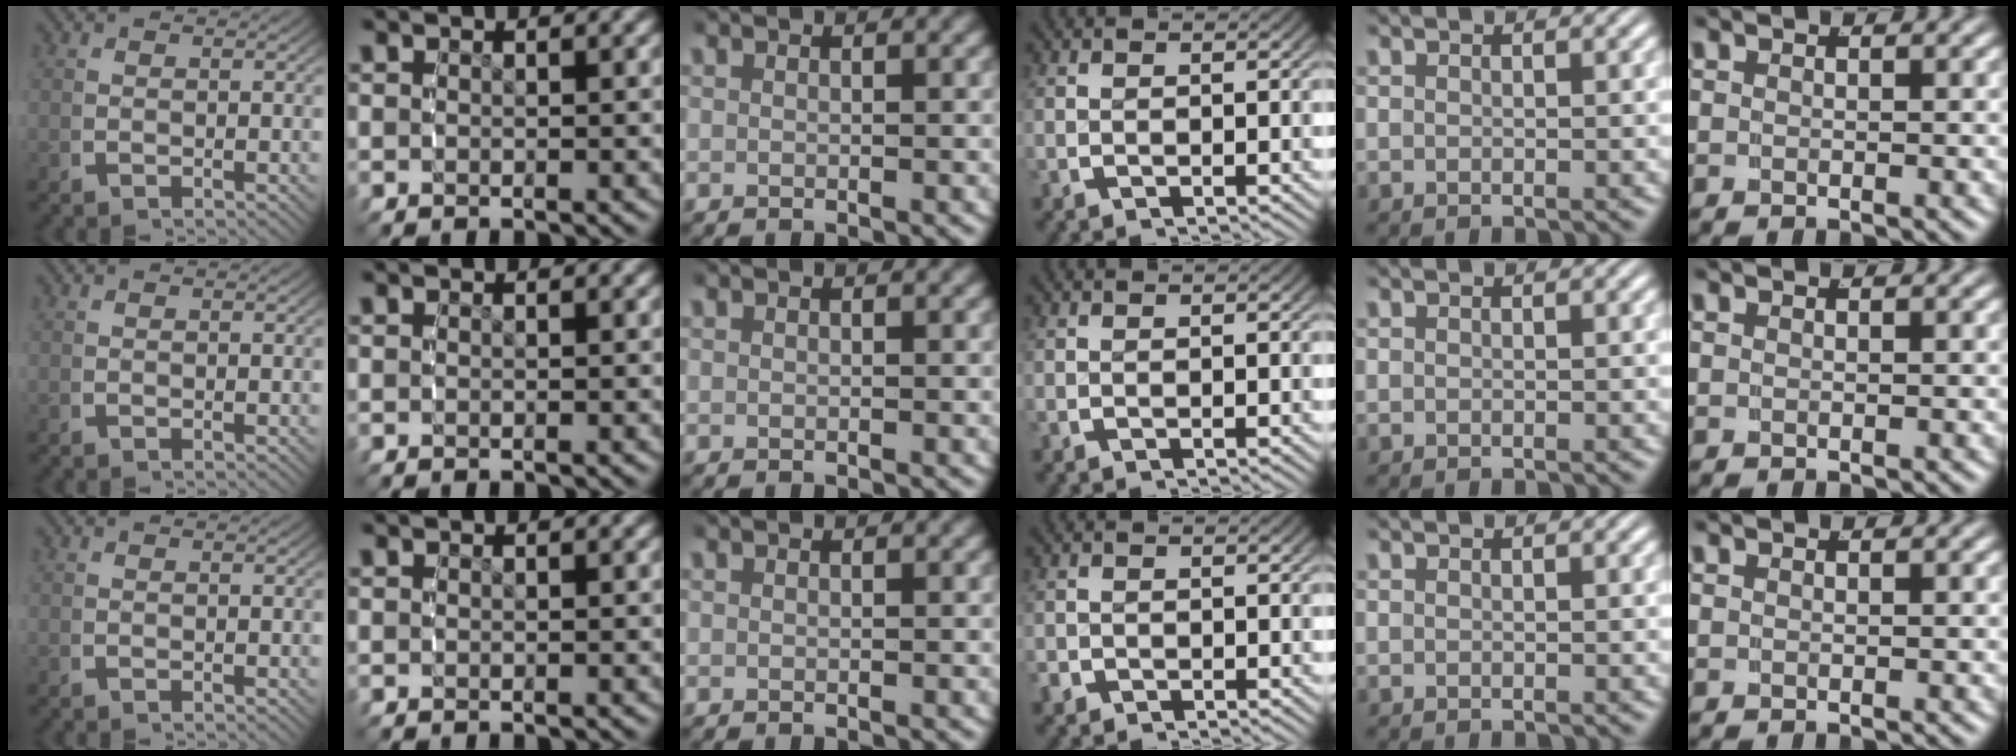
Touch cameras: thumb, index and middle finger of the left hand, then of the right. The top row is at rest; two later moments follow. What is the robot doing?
{"motion": "grasp_and_lifting", "object": "small bumper sticker"}